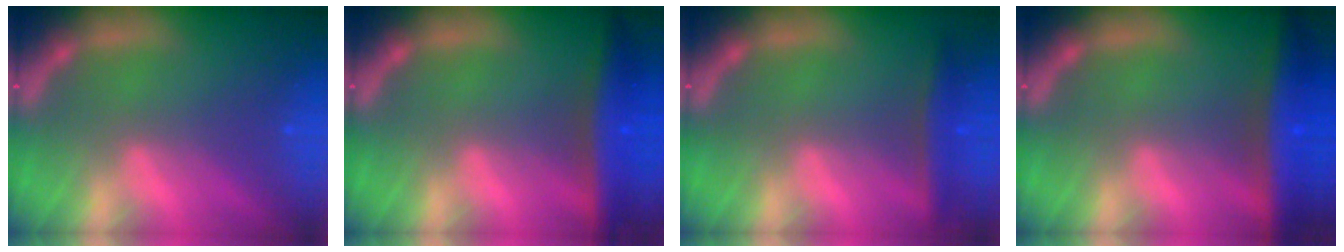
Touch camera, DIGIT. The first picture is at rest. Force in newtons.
{"total": 5.9}
{"total": 2.9}
{"total": 7.4}